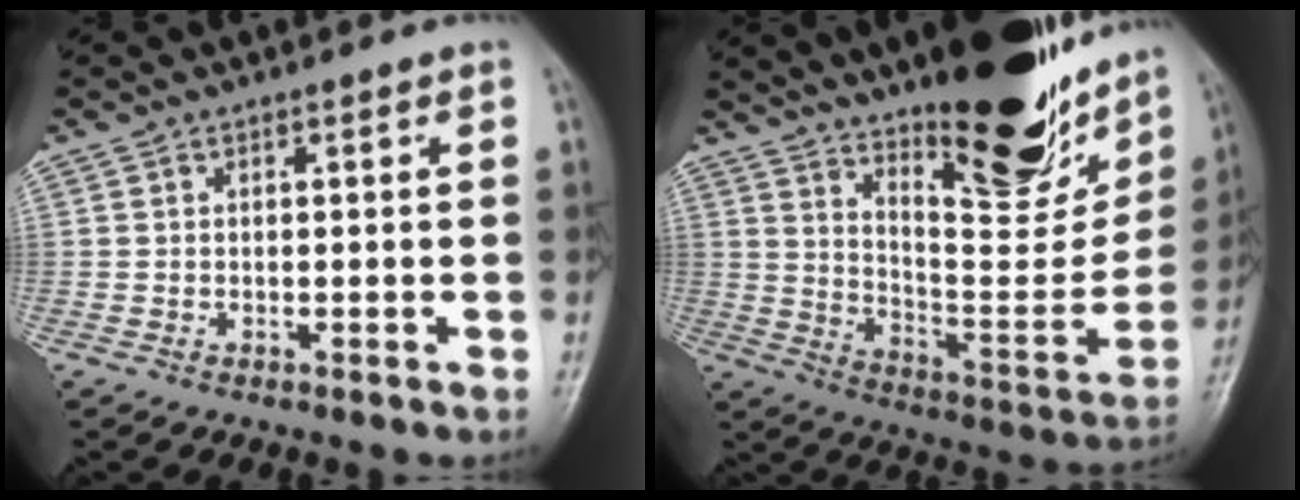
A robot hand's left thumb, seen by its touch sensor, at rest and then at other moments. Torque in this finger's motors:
{"motor_torque": [0.86, 0.57, 1.48, -1.29, 0.36]}